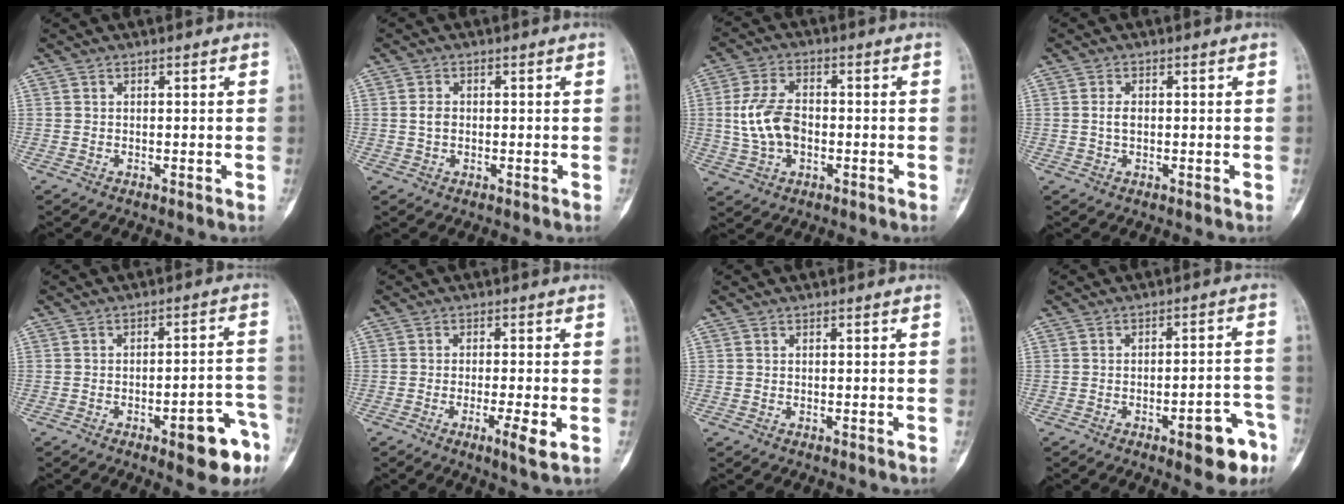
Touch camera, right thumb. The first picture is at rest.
{"total": 2.1, "force": [-0.2, 1.6, 1.4], "torque": [-0.024, 0.005, -0.006]}
{"total": 9.2, "force": [-0.9, 5.8, 7.1], "torque": [-0.136, 0.015, -0.020]}
{"total": 1.9, "force": [-0.1, 1.1, 1.5], "torque": [-0.029, 0.003, -0.005]}
{"total": 10.7, "force": [-5.4, 3.5, 8.5], "torque": [-0.080, 0.040, -0.062]}
{"total": 4.6, "force": [-1.5, 0.4, 4.3], "torque": [-0.074, -0.008, -0.028]}
{"total": 0.0}
{"total": 9.3, "force": [-4.9, 3.3, 7.2], "torque": [-0.069, 0.037, -0.056]}